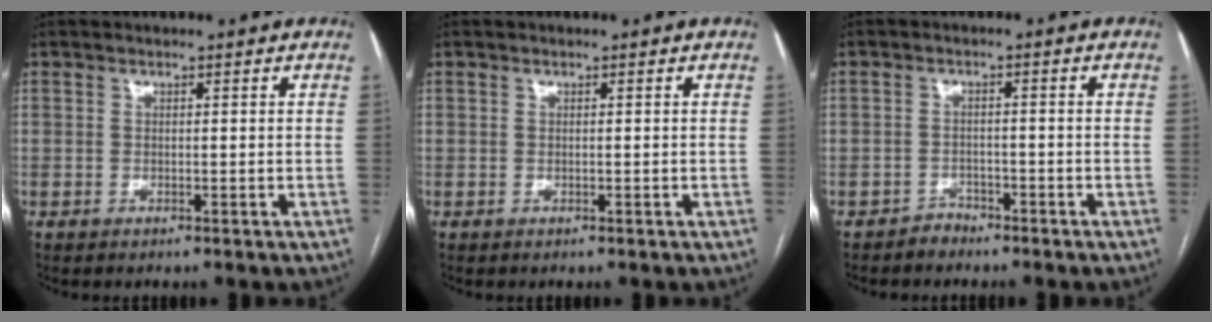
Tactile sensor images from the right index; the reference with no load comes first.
{"total": 0.0}
{"total": 2.0, "force": [-1.7, 1.0, -0.3], "torque": [0.005, 0.004, -0.030]}